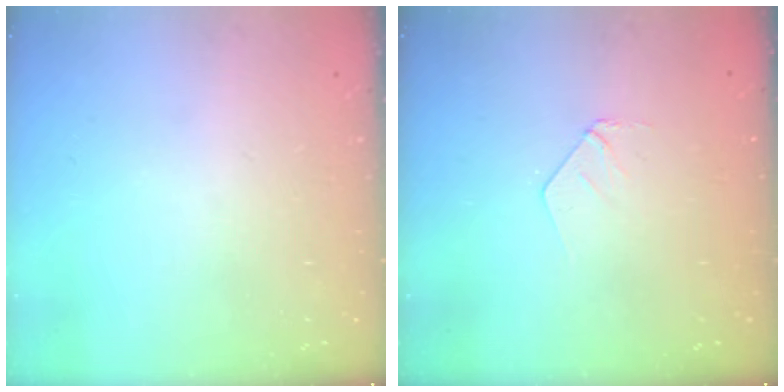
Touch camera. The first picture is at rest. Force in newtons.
{"total": 3.8, "press": 3.8, "slide": 0.3}